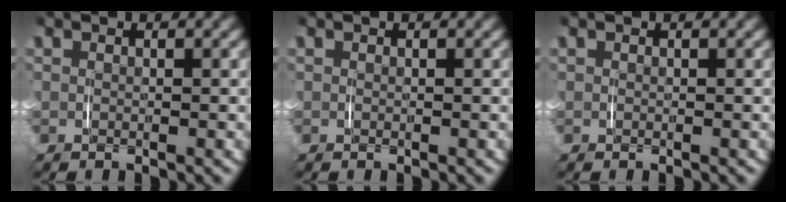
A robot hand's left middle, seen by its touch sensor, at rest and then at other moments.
{"total": 0.0}
{"total": 0.0}